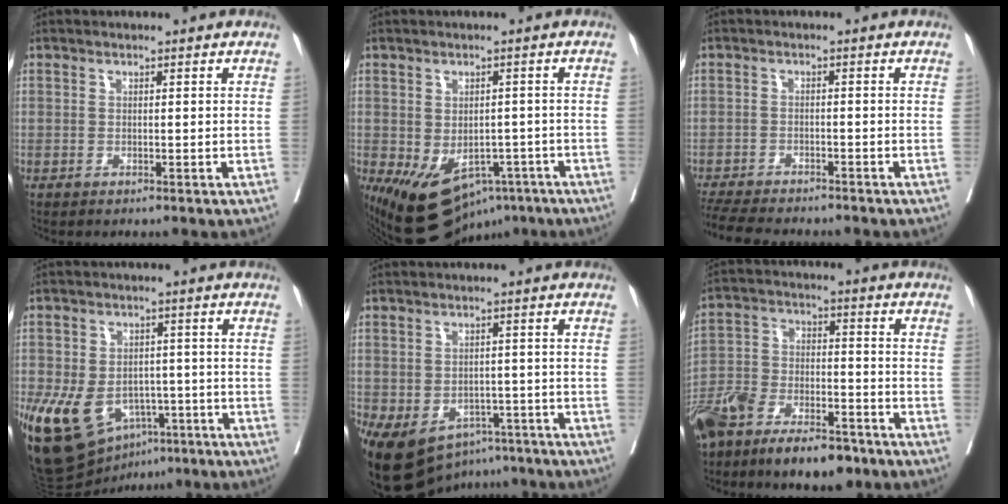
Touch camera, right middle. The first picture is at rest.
{"total": 11.7, "force": [-6.3, 7.4, 6.4], "torque": [-0.108, 0.005, -0.082]}
{"total": 10.6, "force": [-9.5, 1.9, 4.2], "torque": [-0.073, -0.015, -0.144]}
{"total": 15.6, "force": [-6.6, 10.6, 9.3], "torque": [-0.197, -0.002, -0.091]}
{"total": 12.1, "force": [-7.5, 8.0, 5.1], "torque": [-0.098, 0.015, -0.107]}
{"total": 13.7, "force": [-10.2, 4.8, 7.8], "torque": [-0.147, -0.002, -0.184]}